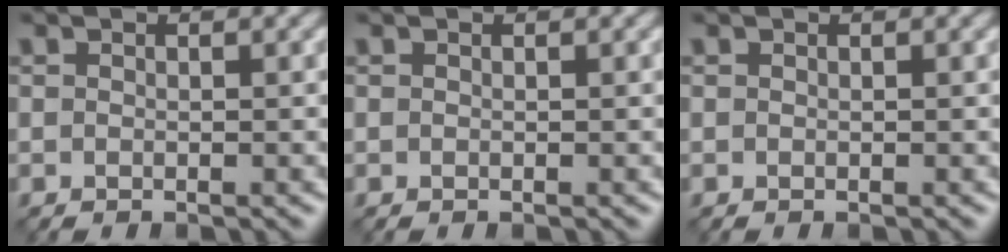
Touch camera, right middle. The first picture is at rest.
{"total": 0.0}
{"total": 0.0}